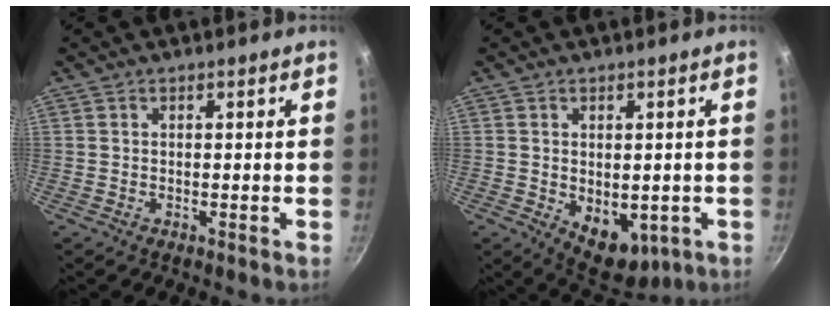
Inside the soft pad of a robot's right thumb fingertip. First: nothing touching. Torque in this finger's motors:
{"motor_torque": [-0.20, 0.31, -0.07, -0.14, 0.22]}